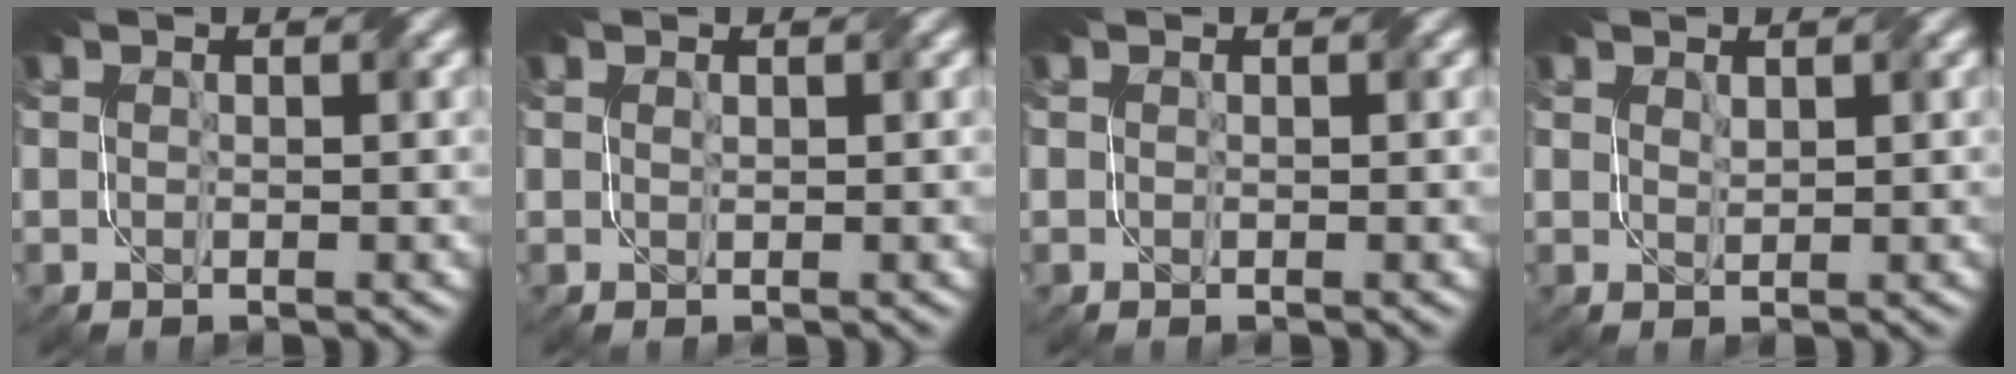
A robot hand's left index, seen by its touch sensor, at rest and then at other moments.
{"total": 0.0}
{"total": 0.7, "force": [-0.2, -0.6, -0.3], "torque": [0.006, 0.000, -0.007]}
{"total": 0.6, "force": [0.6, -0.1, 0.1], "torque": [-0.007, -0.002, 0.014]}